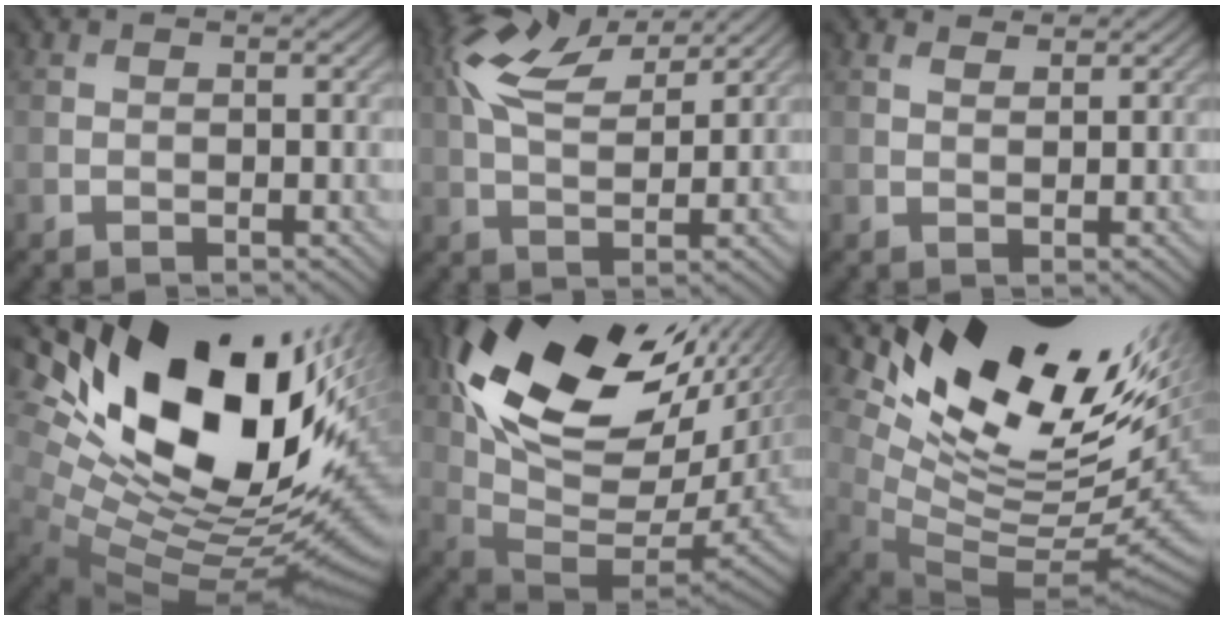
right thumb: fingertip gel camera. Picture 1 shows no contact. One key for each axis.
{"total": 7.9, "fx": 4.8, "fy": 3.0, "fz": 5.5, "tx": -0.121, "ty": 0.013, "tz": 0.100}
{"total": 2.0, "fx": 1.9, "fy": 0.5, "fz": 0.6, "tx": -0.015, "ty": 0.001, "tz": 0.042}
{"total": 19.4, "fx": 6.4, "fy": 10.2, "fz": 15.2, "tx": -0.268, "ty": -0.007, "tz": 0.137}
{"total": 19.0, "fx": 7.4, "fy": 10.0, "fz": 14.4, "tx": -0.255, "ty": -0.010, "tz": 0.169}
{"total": 16.9, "fx": 9.1, "fy": 6.4, "fz": 12.7, "tx": -0.200, "ty": -0.002, "tz": 0.183}